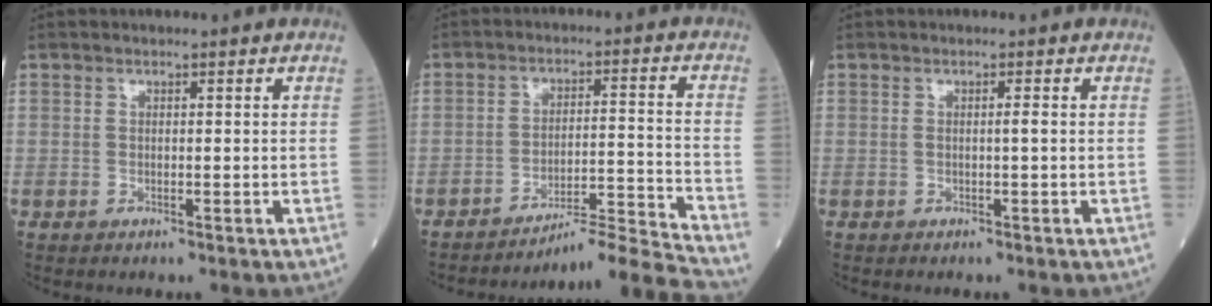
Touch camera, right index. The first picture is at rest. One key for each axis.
{"total": 10.4, "fx": -9.6, "fy": -3.9, "fz": 0.5, "tx": 0.000, "ty": 0.022, "tz": -0.159}
{"total": 0.9, "fx": -0.1, "fy": -0.2, "fz": 0.8, "tx": -0.015, "ty": 0.000, "tz": -0.002}